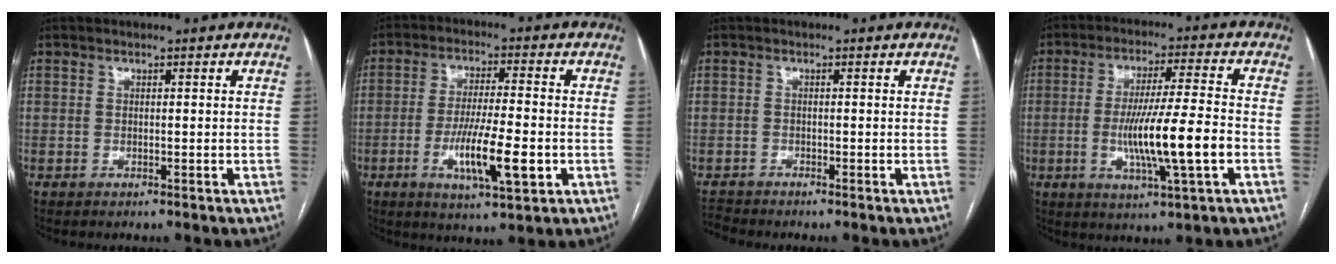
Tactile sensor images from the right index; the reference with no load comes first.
{"total": 10.7, "force": [-3.1, 1.6, 10.1], "torque": [-0.183, -0.013, -0.052]}
{"total": 1.6, "force": [-1.4, 0.0, -0.6], "torque": [0.010, -0.011, -0.028]}
{"total": 12.2, "force": [-2.8, 0.0, 11.9], "torque": [-0.218, -0.010, -0.050]}